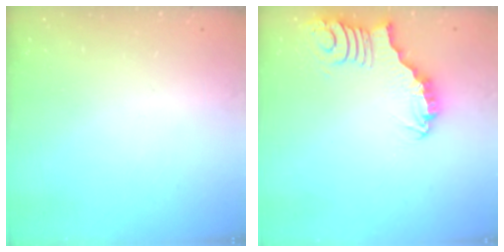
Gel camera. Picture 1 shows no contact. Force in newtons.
{"total": 3.0, "press": 3.0, "slide": 0.0}